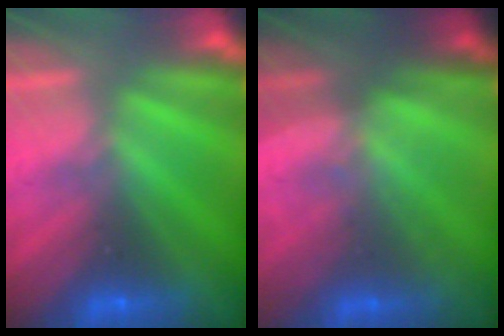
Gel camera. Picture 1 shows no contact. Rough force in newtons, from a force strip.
{"total": 1.3}